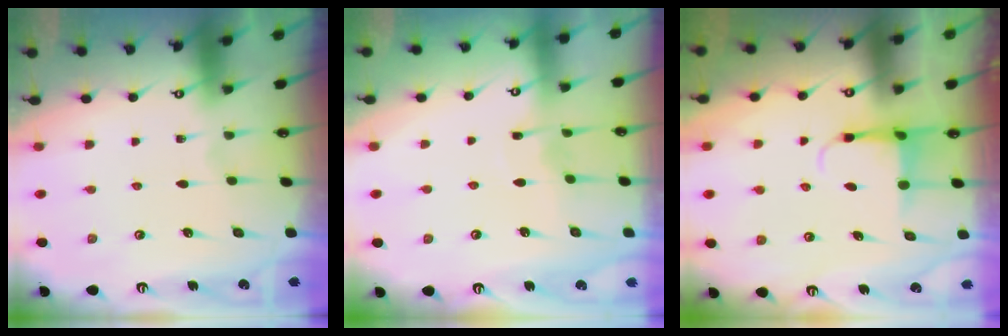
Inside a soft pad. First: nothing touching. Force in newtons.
{"total": 2.8, "press": 2.8, "slide": 0.3}
{"total": 4.3, "press": 4.3, "slide": 0.5}